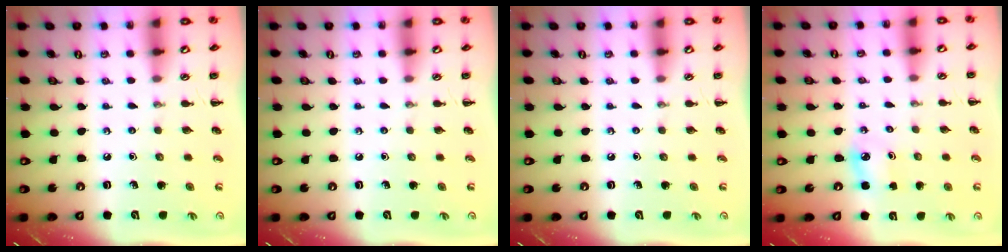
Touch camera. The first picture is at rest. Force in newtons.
{"total": 0.0}
{"total": 0.0}
{"total": 3.2, "press": 3.1, "slide": 0.7}